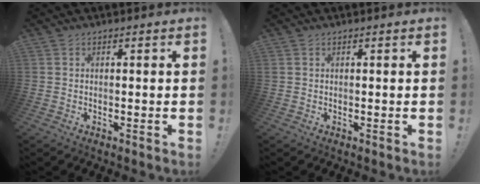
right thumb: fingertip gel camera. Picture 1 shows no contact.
{"total": 0.0}